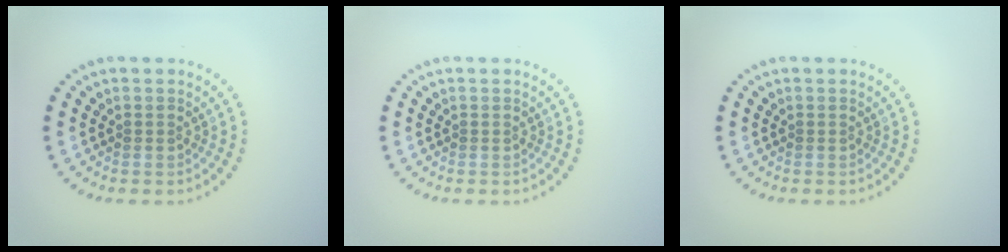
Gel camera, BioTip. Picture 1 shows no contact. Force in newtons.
{"total": 0.0}
{"total": 0.0}